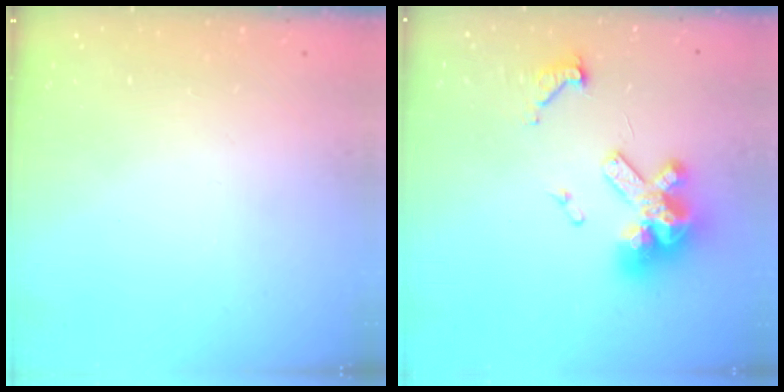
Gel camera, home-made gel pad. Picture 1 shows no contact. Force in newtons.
{"total": 14.9, "press": 14.8, "slide": 1.6}